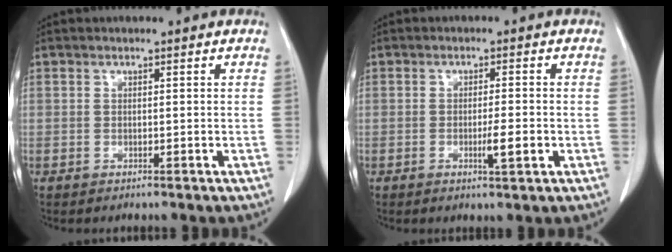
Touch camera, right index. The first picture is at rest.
{"total": 3.5, "force": [-1.0, 0.2, 3.3], "torque": [-0.053, -0.003, -0.013]}